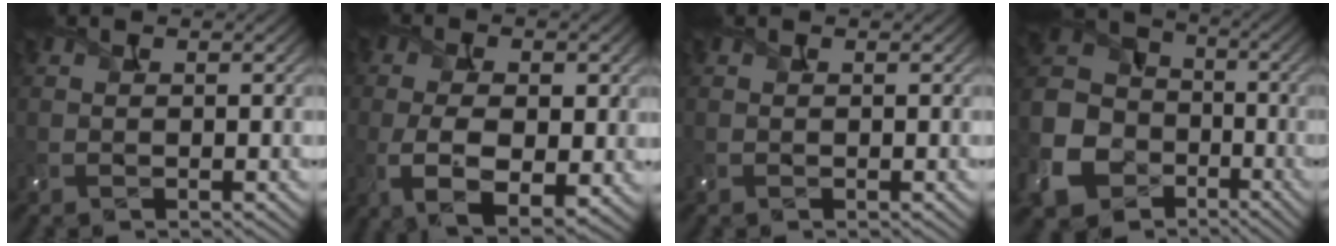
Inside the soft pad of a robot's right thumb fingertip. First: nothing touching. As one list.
[{"total": 9.3, "force": [-1.3, 5.0, 7.7], "torque": [-0.143, -0.008, -0.014]}, {"total": 0.0}, {"total": 16.7, "force": [-7.1, 13.4, 6.9], "torque": [-0.233, -0.050, -0.134]}]